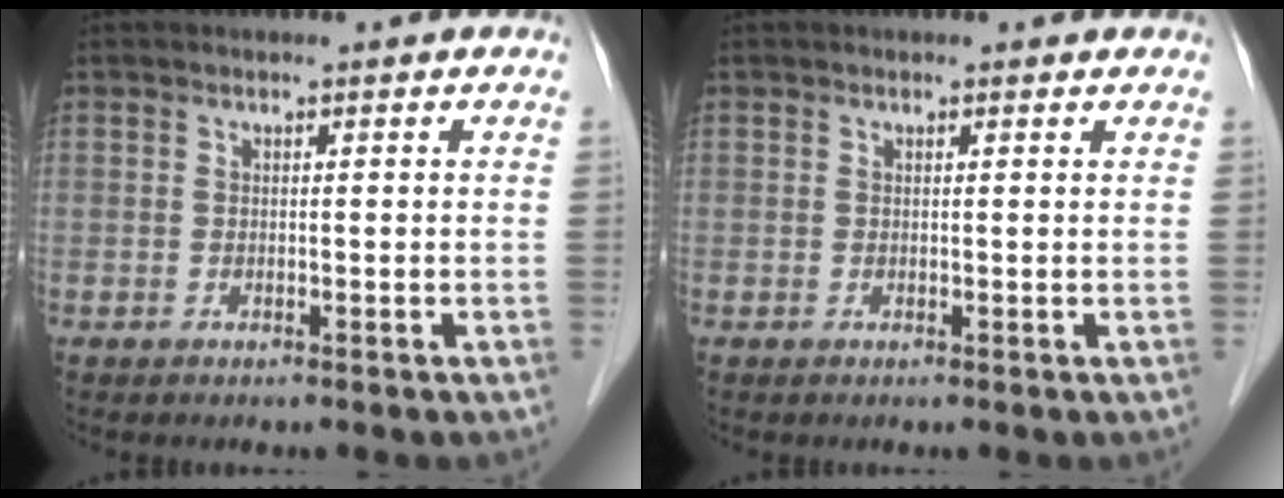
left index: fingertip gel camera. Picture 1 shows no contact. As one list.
[{"total": 0.7, "force": [0.5, 0.4, 0.2], "torque": [-0.009, -0.003, 0.005]}]